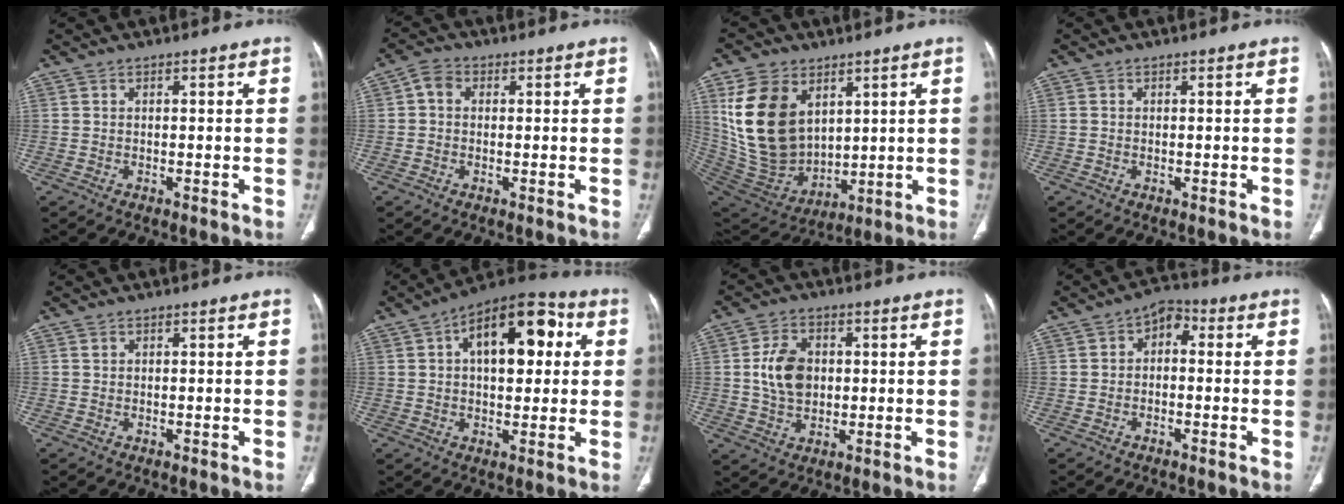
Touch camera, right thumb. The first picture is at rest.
{"total": 3.3, "force": [0.4, 2.7, 1.9], "torque": [-0.022, 0.010, -0.001]}
{"total": 19.2, "force": [6.4, 13.1, 12.5], "torque": [-0.214, -0.029, 0.147]}
{"total": 0.0}
{"total": 0.5, "force": [0.3, 0.4, 0.2], "torque": [0.004, 0.000, 0.005]}
{"total": 17.0, "force": [4.2, 9.0, 13.8], "torque": [-0.161, 0.024, 0.054]}
{"total": 8.6, "force": [0.8, 6.2, 6.0], "torque": [-0.093, 0.000, 0.017]}
{"total": 0.7, "force": [0.5, 0.3, 0.4], "torque": [0.000, -0.002, 0.007]}